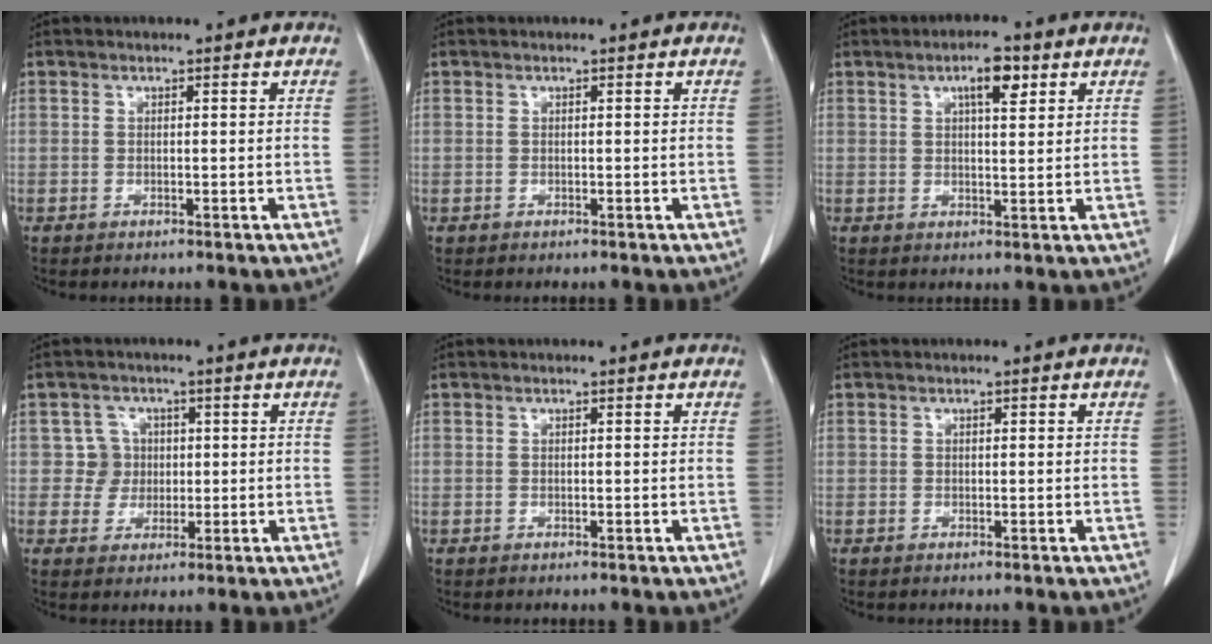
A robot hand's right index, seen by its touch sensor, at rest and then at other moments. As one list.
[{"total": 0.0}, {"total": 4.7, "force": [2.3, 1.2, 3.9], "torque": [-0.068, 0.004, 0.037]}, {"total": 3.8, "force": [0.6, 3.8, -0.1], "torque": [0.014, 0.011, 0.009]}, {"total": 0.0}, {"total": 0.0}]